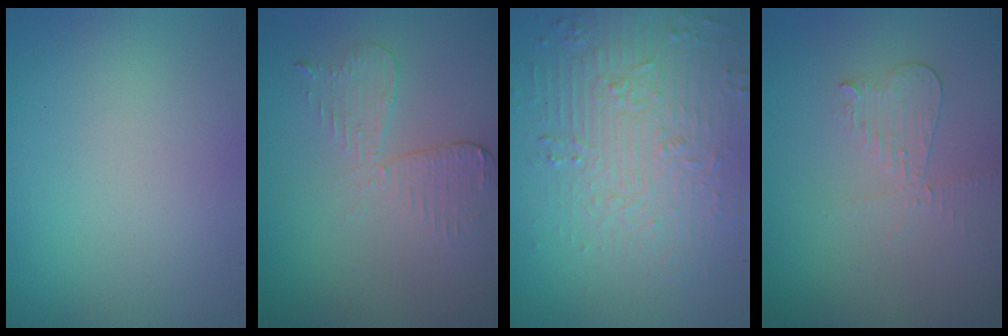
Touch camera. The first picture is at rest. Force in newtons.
{"total": 3.0, "press": 2.6, "slide": 1.5}
{"total": 4.5, "press": 4.3, "slide": 1.3}
{"total": 2.1, "press": 2.1, "slide": 0.2}